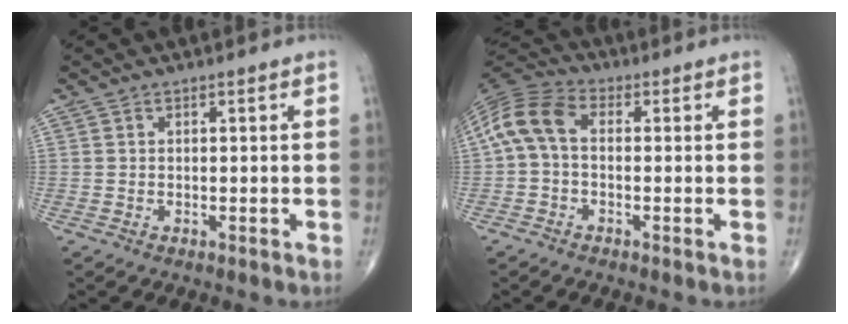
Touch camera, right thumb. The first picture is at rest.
{"total": 9.0, "force": [0.1, 5.6, 7.0], "torque": [-0.142, 0.027, -0.013]}